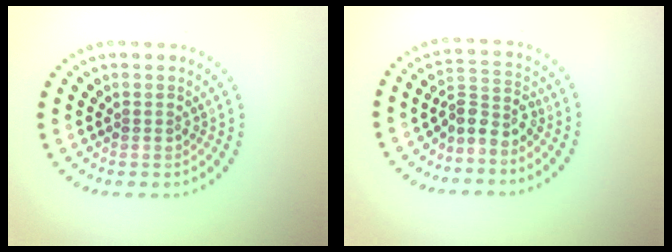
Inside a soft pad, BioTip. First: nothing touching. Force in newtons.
{"total": 2.9, "press": 2.1, "slide": 2.0}